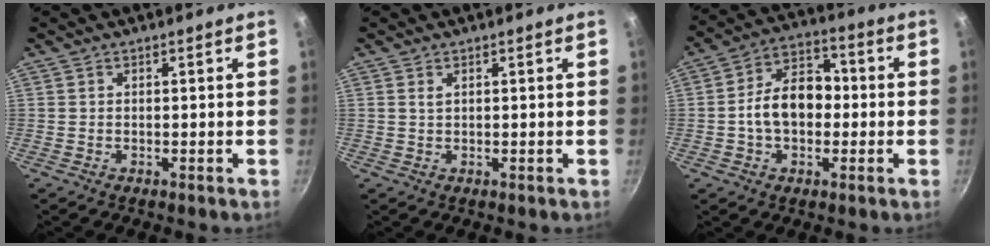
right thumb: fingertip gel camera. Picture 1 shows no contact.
{"total": 0.8, "force": [0.4, 0.4, 0.6], "torque": [-0.012, 0.000, 0.009]}
{"total": 11.8, "force": [-0.9, 8.2, 8.4], "torque": [-0.103, 0.036, -0.029]}